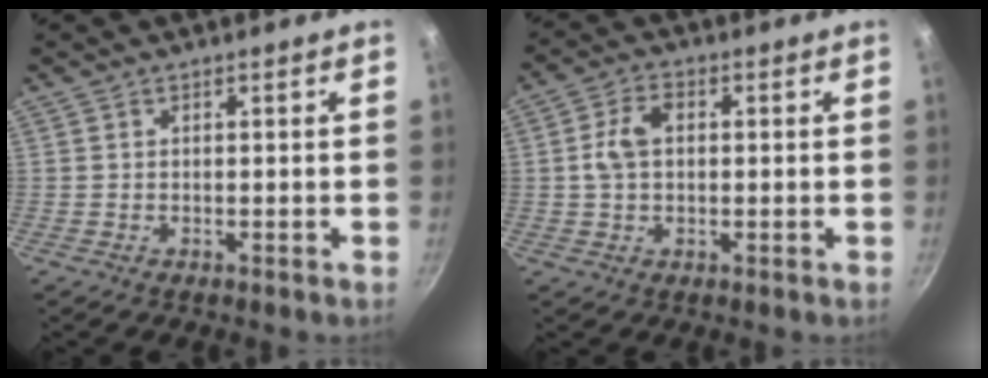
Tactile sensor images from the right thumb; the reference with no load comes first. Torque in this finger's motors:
{"motor_torque": [-0.03, 0.13, -0.01, 0.02, 0.04]}